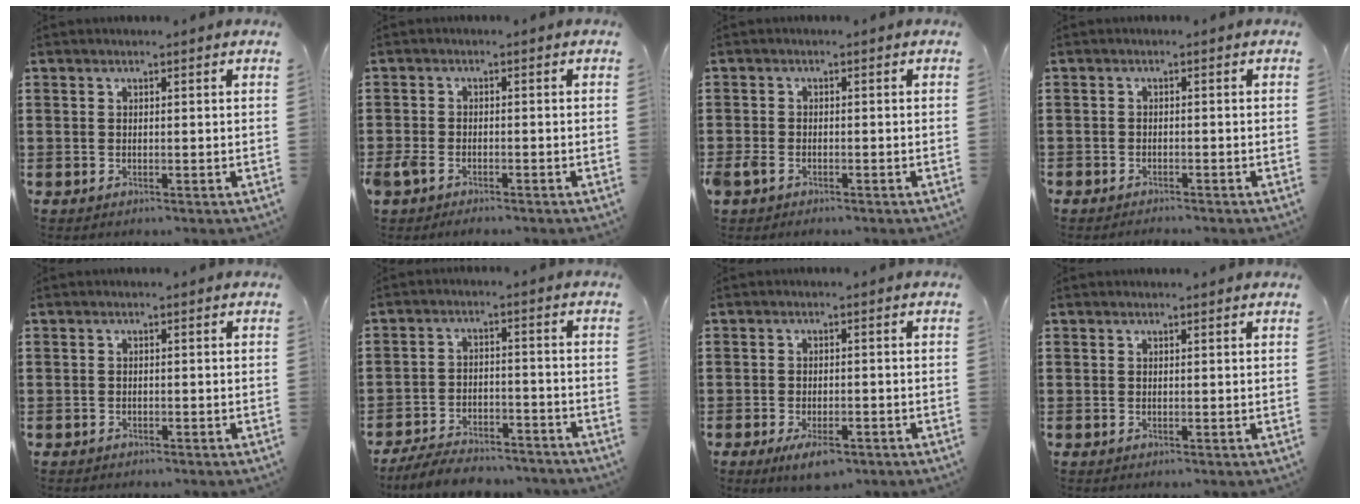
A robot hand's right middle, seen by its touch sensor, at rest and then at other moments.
{"total": 2.3, "force": [-1.8, 0.9, 1.0], "torque": [-0.041, -0.006, -0.043]}
{"total": 1.8, "force": [-1.2, 1.0, 0.8], "torque": [-0.040, -0.007, -0.031]}
{"total": 1.1, "force": [-1.1, 0.1, -0.1], "torque": [-0.001, 0.003, -0.024]}
{"total": 0.5, "force": [-0.5, 0.2, -0.1], "torque": [-0.001, 0.000, -0.010]}
{"total": 6.4, "force": [-6.2, 1.1, 1.2], "torque": [-0.024, 0.013, -0.121]}
{"total": 3.8, "force": [-2.4, 1.3, 2.7], "torque": [-0.049, 0.000, -0.041]}
{"total": 0.0}